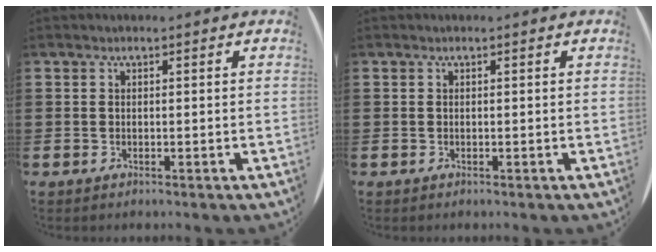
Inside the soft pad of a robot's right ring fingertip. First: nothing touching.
{"total": 0.0}